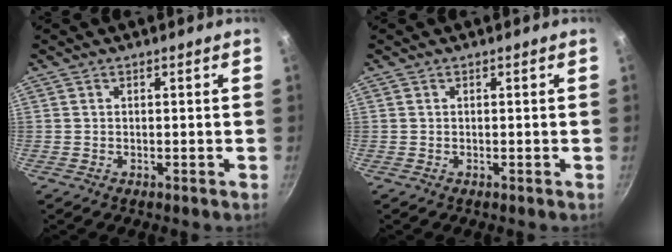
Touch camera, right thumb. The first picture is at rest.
{"total": 0.0}